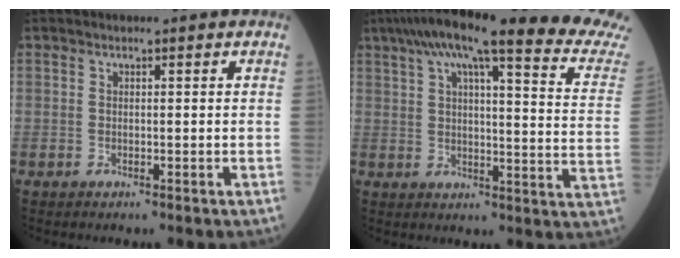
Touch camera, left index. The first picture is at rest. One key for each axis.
{"total": 26.5, "fx": 22.7, "fy": 0.9, "fz": 13.7, "tx": -0.199, "ty": -0.042, "tz": 0.269}